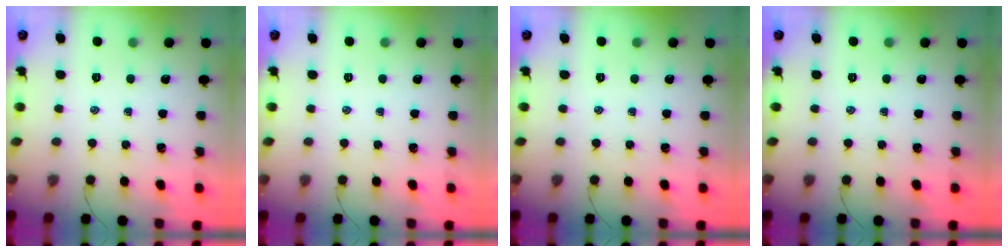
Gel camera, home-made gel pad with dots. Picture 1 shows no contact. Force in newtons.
{"total": 0.0}
{"total": 0.0}
{"total": 0.0}